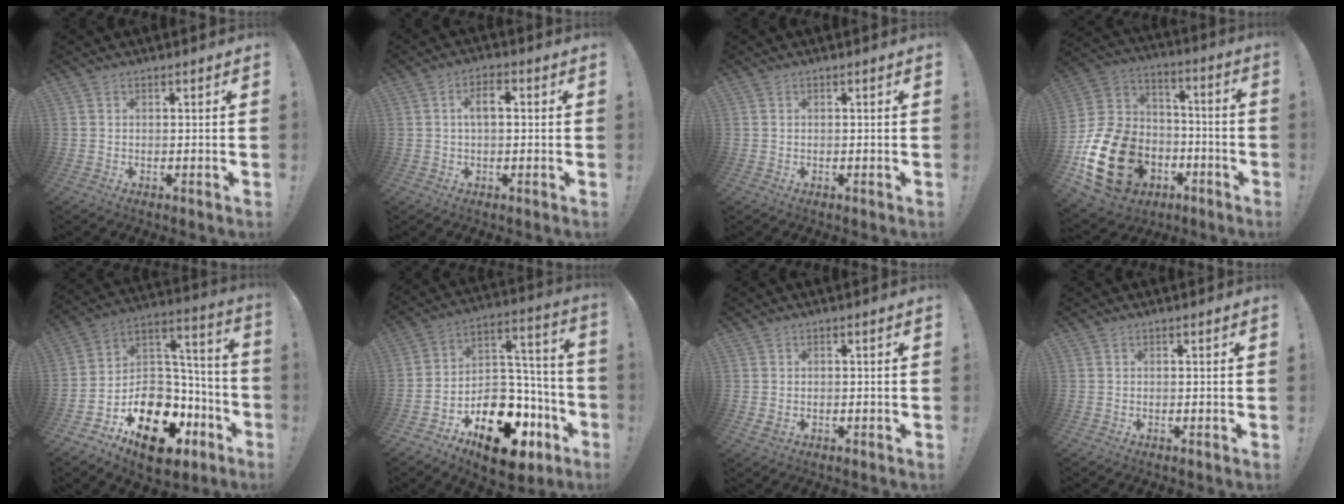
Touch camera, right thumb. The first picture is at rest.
{"total": 4.7, "force": [0.5, 2.2, 4.1], "torque": [-0.063, 0.008, 0.003]}
{"total": 0.0}
{"total": 24.0, "force": [-8.6, 17.5, 14.1], "torque": [-0.264, 0.053, -0.114]}
{"total": 19.5, "force": [-10.2, 13.0, 10.3], "torque": [-0.141, 0.063, -0.151]}
{"total": 19.8, "force": [-12.1, 11.7, 10.4], "torque": [-0.129, 0.089, -0.188]}
{"total": 1.6, "force": [-0.2, 1.1, 1.2], "torque": [-0.016, 0.002, -0.002]}
{"total": 0.0}